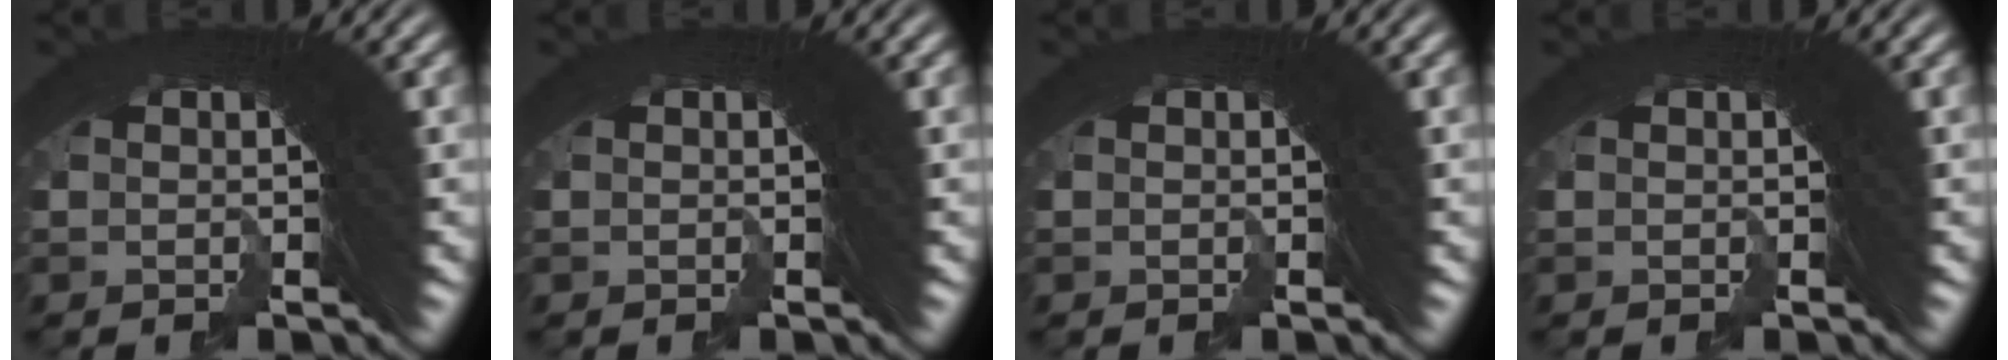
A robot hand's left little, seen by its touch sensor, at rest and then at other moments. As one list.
[{"total": 0.0}, {"total": 0.0}, {"total": 0.0}]